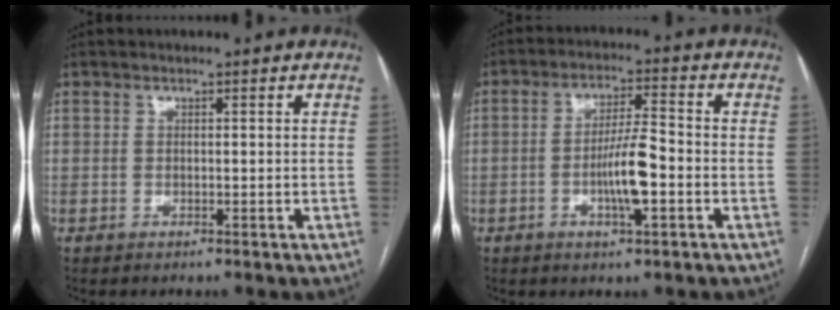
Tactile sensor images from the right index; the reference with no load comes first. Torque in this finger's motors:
{"motor_torque": [0.91, 0.13, 0.21, 0.08]}